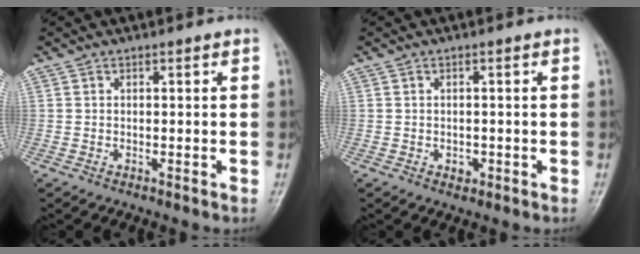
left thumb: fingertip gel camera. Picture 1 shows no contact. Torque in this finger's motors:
{"motor_torque": [-0.03, 0.02, 0.06, 0.02, -0.01]}